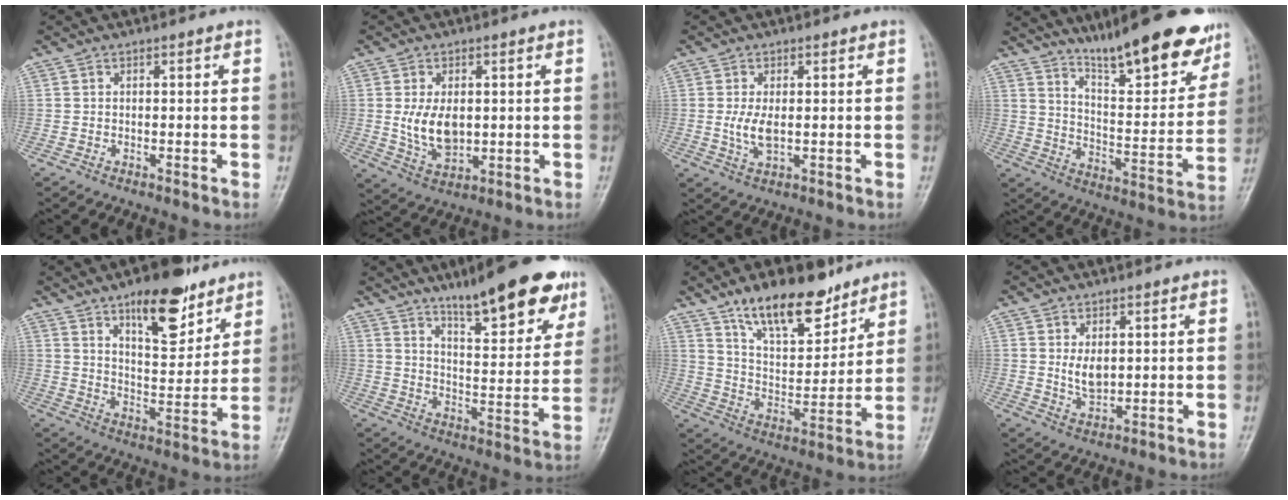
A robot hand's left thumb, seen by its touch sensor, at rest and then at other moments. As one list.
[{"total": 7.9, "force": [0.6, 4.9, 6.2], "torque": [-0.101, -0.012, 0.022]}, {"total": 4.2, "force": [0.1, 2.0, 3.7], "torque": [-0.077, -0.011, 0.006]}, {"total": 20.5, "force": [15.0, 5.0, 13.1], "torque": [-0.150, -0.082, 0.235]}, {"total": 14.5, "force": [9.4, 5.7, 9.4], "torque": [-0.105, -0.058, 0.149]}, {"total": 19.4, "force": [13.1, 4.8, 13.5], "torque": [-0.154, -0.060, 0.198]}, {"total": 16.2, "force": [11.5, 6.7, 9.2], "torque": [-0.110, -0.071, 0.203]}, {"total": 4.3, "force": [1.0, 2.5, 3.4], "torque": [-0.051, -0.014, 0.026]}]